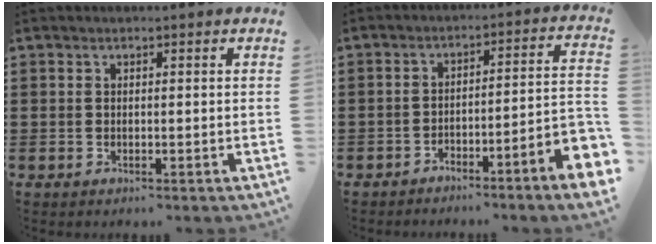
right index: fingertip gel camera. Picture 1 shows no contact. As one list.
[{"total": 5.0, "force": [-4.0, -0.2, 2.9], "torque": [-0.047, -0.013, -0.080]}]